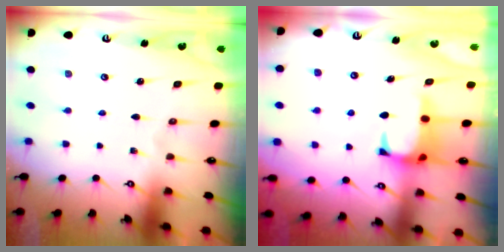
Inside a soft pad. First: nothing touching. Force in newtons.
{"total": 0.9, "press": 0.3, "slide": 0.8}